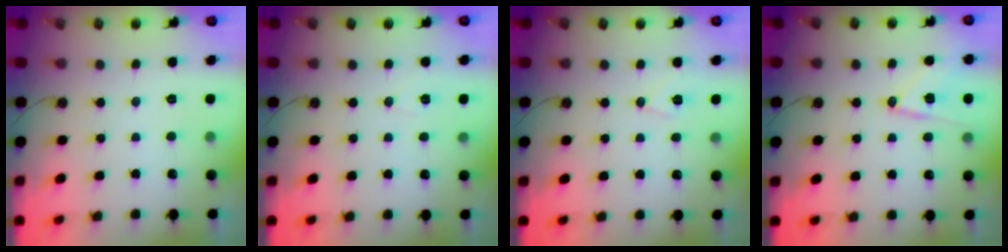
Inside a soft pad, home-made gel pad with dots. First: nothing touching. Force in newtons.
{"total": 4.5, "press": 3.9, "slide": 2.3}
{"total": 6.7, "press": 5.0, "slide": 4.5}
{"total": 12.0, "press": 11.7, "slide": 2.7}